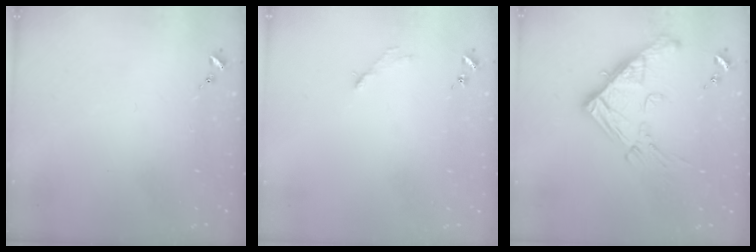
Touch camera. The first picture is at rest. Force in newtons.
{"total": 2.8, "press": 2.8, "slide": 0.4}
{"total": 17.3, "press": 17.2, "slide": 1.7}